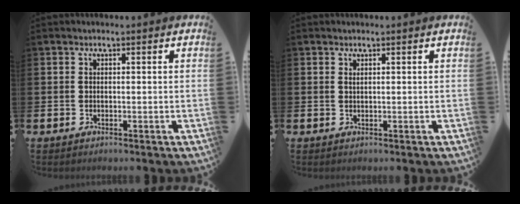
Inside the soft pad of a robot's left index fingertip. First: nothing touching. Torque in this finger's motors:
{"motor_torque": [0.00, 0.00, 0.02, 0.00]}